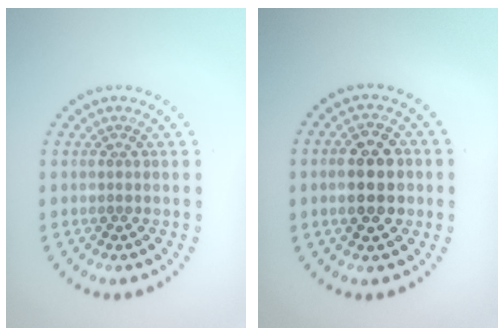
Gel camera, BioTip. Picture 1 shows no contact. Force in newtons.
{"total": 4.9, "press": 4.8, "slide": 0.4}